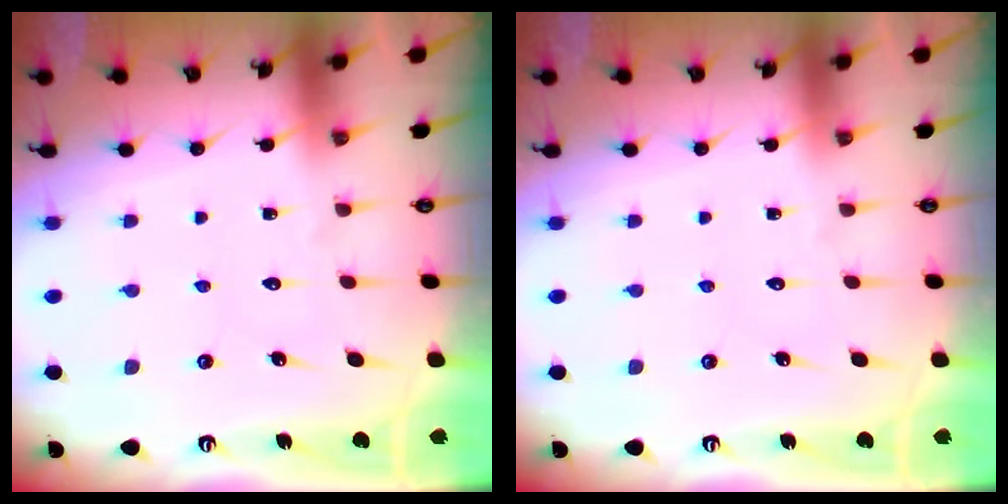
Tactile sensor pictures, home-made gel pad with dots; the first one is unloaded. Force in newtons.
{"total": 0.0}